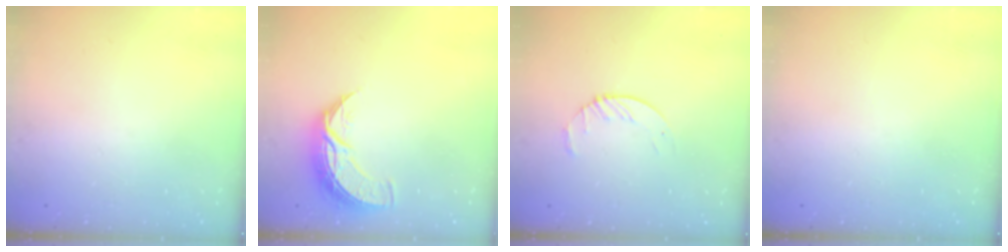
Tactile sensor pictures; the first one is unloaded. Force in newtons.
{"total": 9.0, "press": 9.0, "slide": 0.6}
{"total": 3.8, "press": 3.8, "slide": 0.4}
{"total": 0.0}